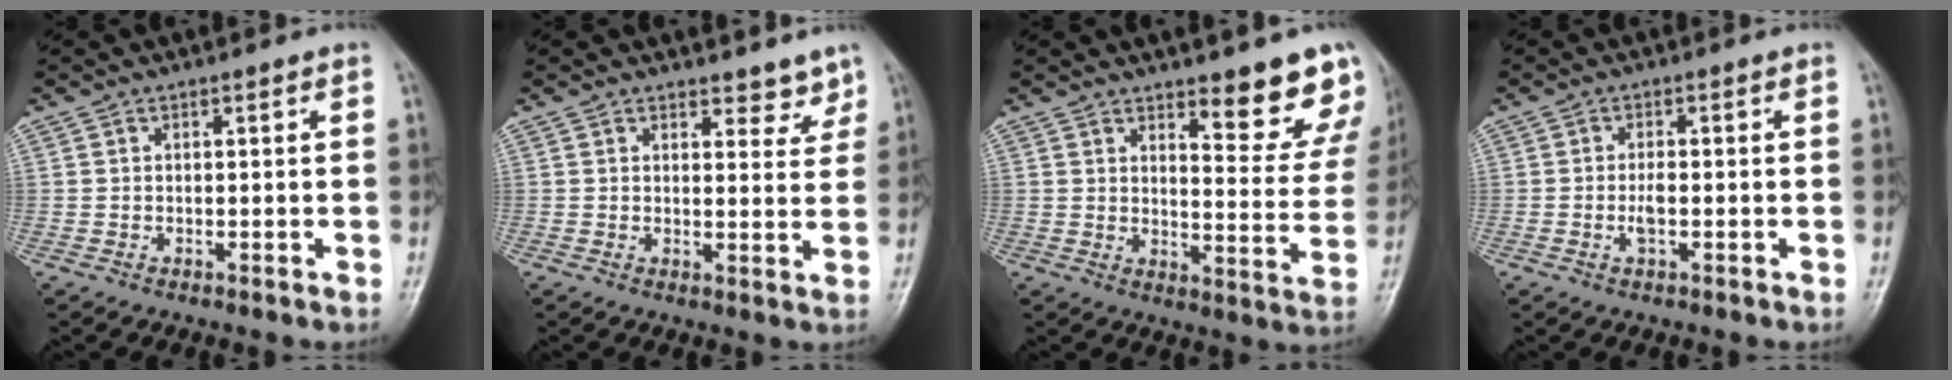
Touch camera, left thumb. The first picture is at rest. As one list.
[{"total": 4.1, "force": [3.4, 1.9, 1.2], "torque": [0.012, -0.027, 0.041]}, {"total": 11.9, "force": [8.8, 3.5, 7.2], "torque": [-0.044, -0.062, 0.111]}, {"total": 2.4, "force": [-0.6, 1.0, 2.1], "torque": [-0.041, 0.003, -0.011]}]